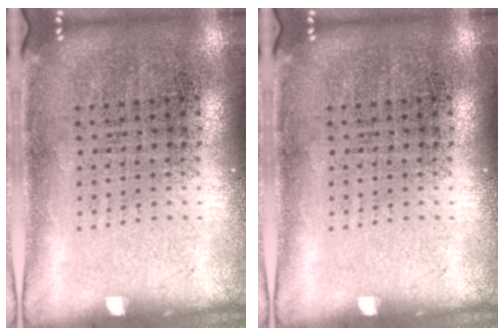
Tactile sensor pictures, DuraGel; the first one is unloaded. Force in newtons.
{"total": 0.0}